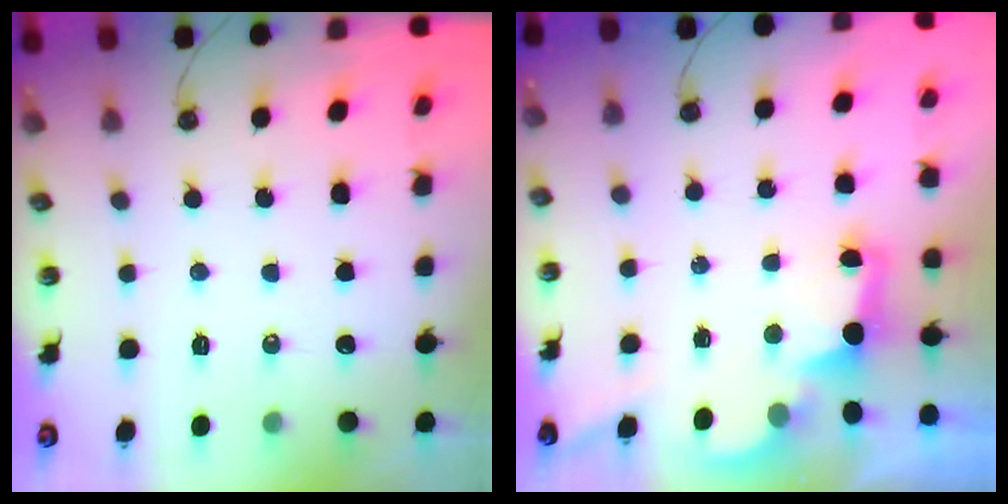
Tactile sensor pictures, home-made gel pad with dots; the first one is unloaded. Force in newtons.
{"total": 2.8, "press": 2.6, "slide": 0.9}